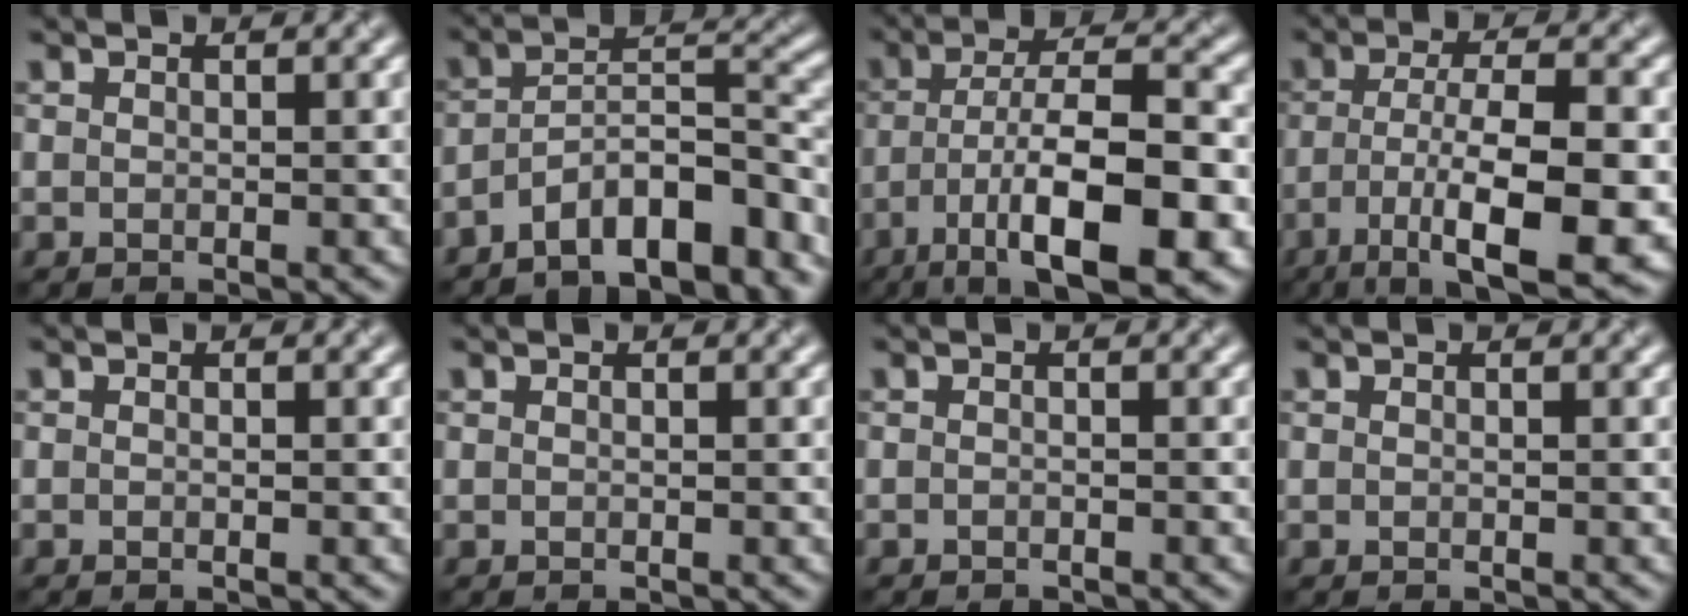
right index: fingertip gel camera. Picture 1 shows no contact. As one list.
[{"total": 9.1, "force": [-6.5, 3.1, 5.6], "torque": [-0.076, 0.009, -0.115]}, {"total": 11.9, "force": [-5.4, 3.2, 10.0], "torque": [-0.171, 0.001, -0.087]}, {"total": 10.4, "force": [-4.0, 2.6, 9.2], "torque": [-0.158, -0.006, -0.064]}, {"total": 0.0}, {"total": 0.0}, {"total": 0.6, "force": [-0.5, -0.1, -0.2], "torque": [0.001, -0.002, -0.008]}, {"total": 0.0}]